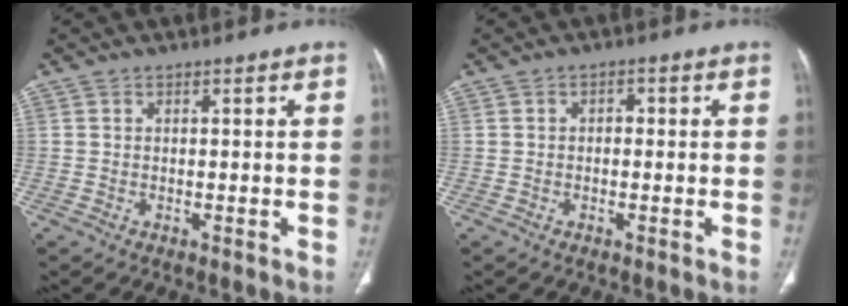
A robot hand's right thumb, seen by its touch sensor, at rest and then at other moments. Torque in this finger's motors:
{"motor_torque": [0.05, -0.70, 0.04, 0.13, 0.07]}